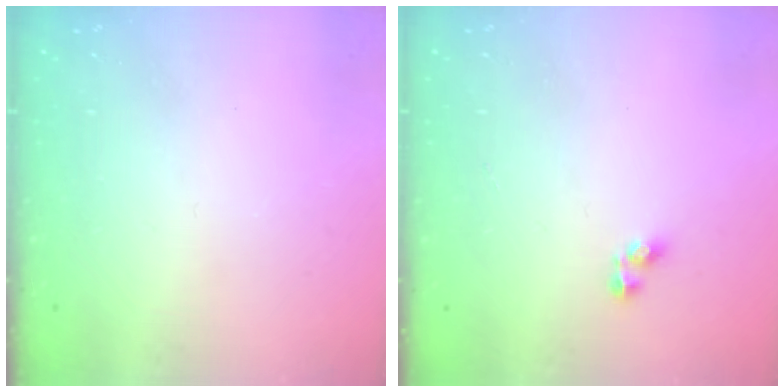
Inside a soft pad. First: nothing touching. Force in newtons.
{"total": 2.5, "press": 2.5, "slide": 0.1}